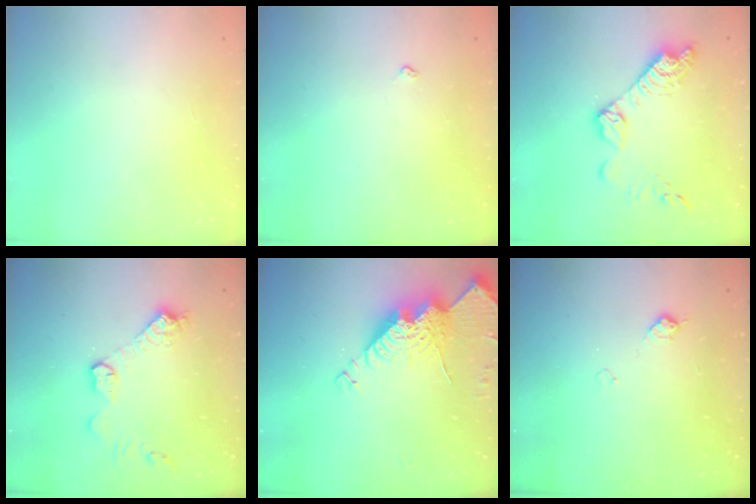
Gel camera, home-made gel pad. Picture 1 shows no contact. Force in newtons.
{"total": 3.2, "press": 3.2, "slide": 0.5}
{"total": 13.6, "press": 13.6, "slide": 0.7}
{"total": 10.6, "press": 10.5, "slide": 0.6}
{"total": 16.3, "press": 16.3, "slide": 1.2}
{"total": 6.2, "press": 6.1, "slide": 0.8}